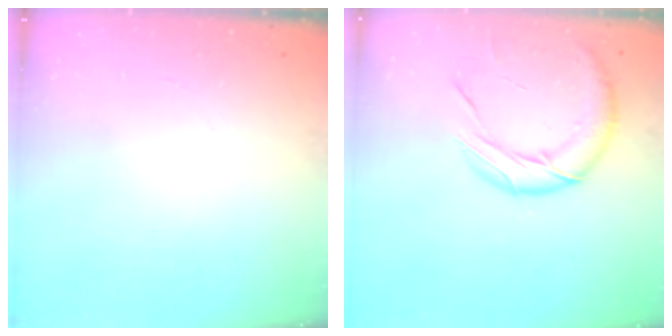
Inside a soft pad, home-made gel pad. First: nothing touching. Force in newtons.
{"total": 13.1, "press": 13.0, "slide": 1.8}